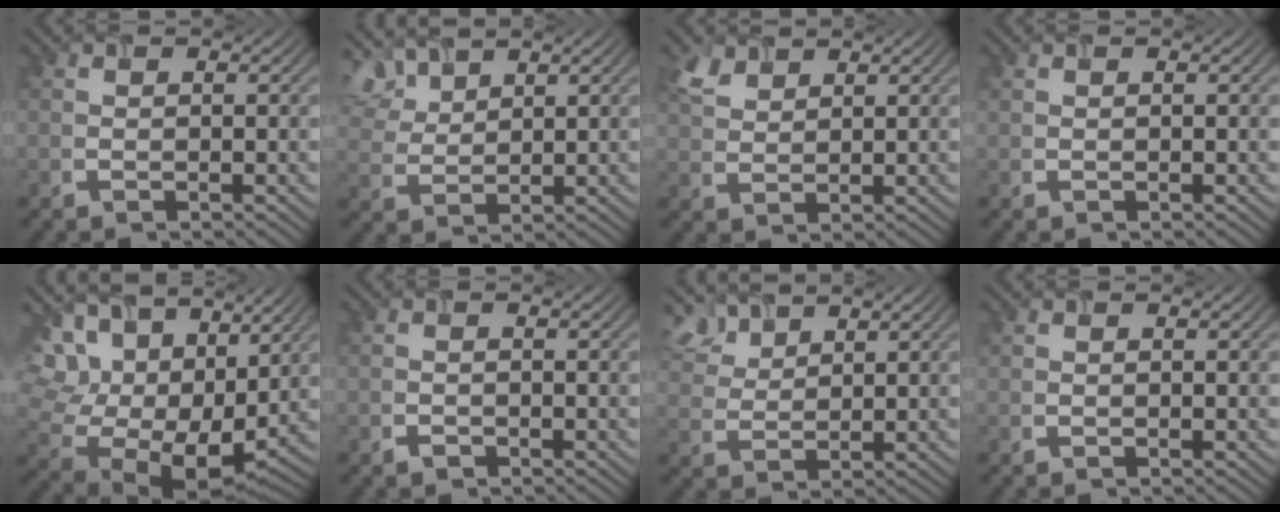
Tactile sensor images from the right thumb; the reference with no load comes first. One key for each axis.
{"total": 6.3, "fx": 4.8, "fy": 2.7, "fz": 3.1, "tx": -0.082, "ty": 0.015, "tz": 0.101}
{"total": 3.8, "fx": 2.8, "fy": 1.8, "fz": 1.9, "tx": -0.053, "ty": 0.005, "tz": 0.065}
{"total": 0.0}
{"total": 17.3, "fx": 7.0, "fy": 11.3, "fz": 11.0, "tx": -0.245, "ty": 0.007, "tz": 0.153}
{"total": 0.9, "fx": -0.7, "fy": 0.4, "fz": 0.3, "tx": -0.005, "ty": -0.003, "tz": -0.013}
{"total": 6.0, "fx": 4.6, "fy": 2.6, "fz": 2.8, "tx": -0.075, "ty": 0.011, "tz": 0.100}
{"total": 0.0}